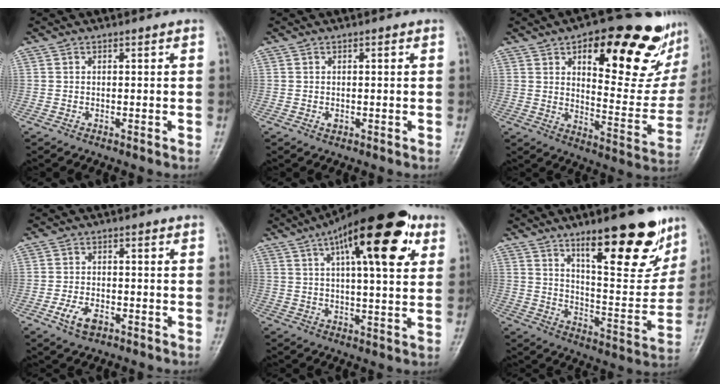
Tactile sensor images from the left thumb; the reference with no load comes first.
{"total": 1.3, "force": [0.0, 0.8, 1.0], "torque": [-0.009, 0.000, -0.001]}
{"total": 25.8, "force": [13.5, 9.8, 19.7], "torque": [-0.212, -0.044, 0.192]}
{"total": 4.9, "force": [-2.4, 2.8, 3.2], "torque": [-0.060, 0.010, -0.043]}
{"total": 21.0, "force": [9.3, 7.0, 17.5], "torque": [-0.245, 0.000, 0.135]}
{"total": 19.4, "force": [12.2, 6.0, 13.9], "torque": [-0.151, -0.074, 0.189]}